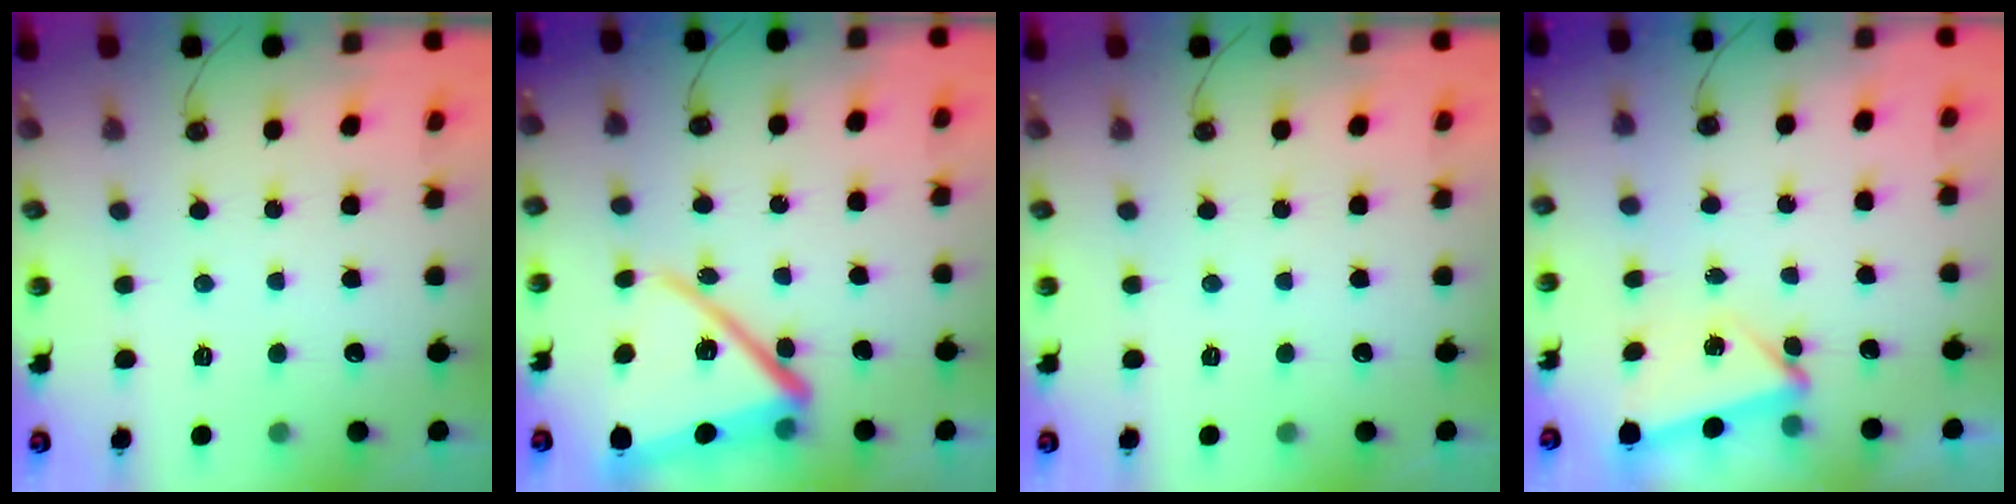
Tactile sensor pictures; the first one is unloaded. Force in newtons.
{"total": 19.7, "press": 19.6, "slide": 1.8}
{"total": 0.0}
{"total": 3.5, "press": 3.1, "slide": 1.7}